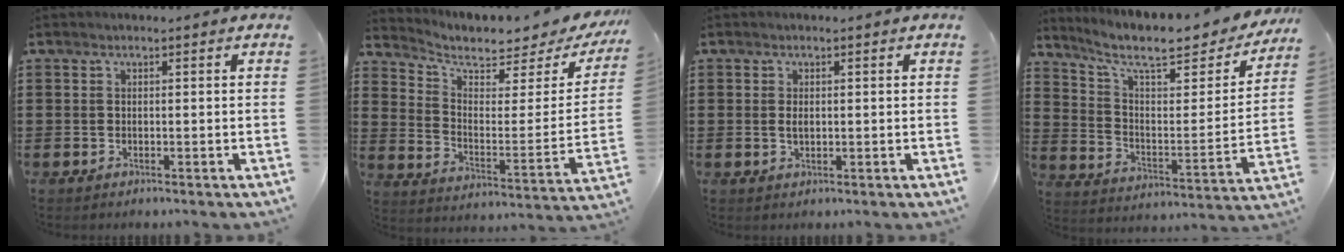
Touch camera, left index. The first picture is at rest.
{"total": 5.3, "force": [4.5, 1.5, 2.5], "torque": [-0.067, -0.037, 0.072]}
{"total": 1.4, "force": [0.2, 0.7, 1.2], "torque": [-0.027, 0.003, 0.003]}
{"total": 9.9, "force": [7.9, 2.2, 5.5], "torque": [-0.124, -0.052, 0.130]}